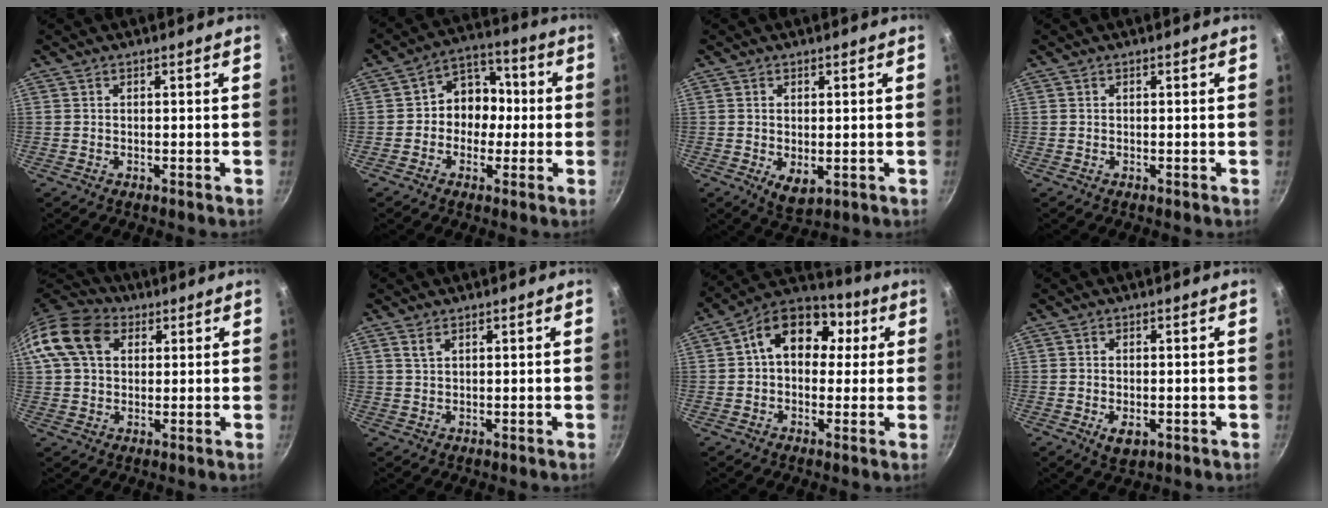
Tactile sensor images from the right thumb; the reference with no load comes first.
{"total": 9.1, "force": [-0.7, 7.8, 4.7], "torque": [-0.012, 0.029, -0.026]}
{"total": 4.6, "force": [-0.5, 2.5, 3.8], "torque": [-0.061, -0.017, -0.003]}
{"total": 0.0}
{"total": 14.1, "force": [4.4, 10.3, 8.5], "torque": [-0.154, 0.022, 0.066]}
{"total": 1.7, "force": [1.0, 0.8, 1.1], "torque": [-0.022, -0.003, 0.022]}
{"total": 14.4, "force": [3.1, 10.5, 9.4], "torque": [-0.108, 0.023, 0.028]}
{"total": 3.8, "force": [-1.1, 2.2, 2.9], "torque": [-0.047, -0.008, -0.012]}